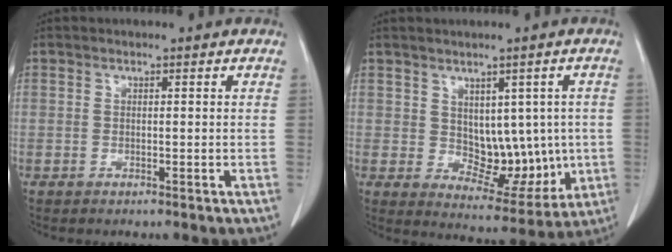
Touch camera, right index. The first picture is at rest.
{"total": 9.4, "force": [0.3, 5.7, 7.4], "torque": [-0.082, 0.005, 0.027]}